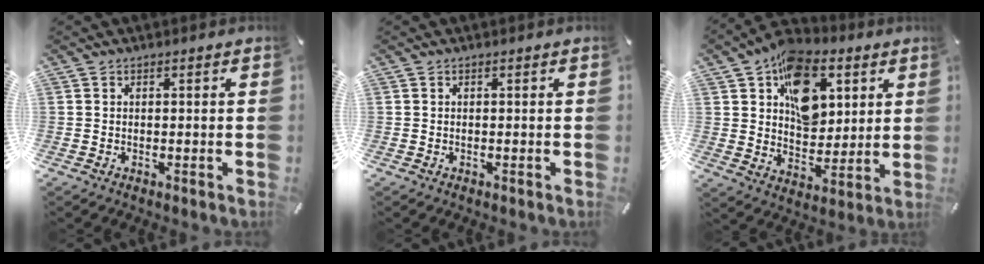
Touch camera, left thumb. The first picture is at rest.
{"total": 0.0}
{"total": 16.4, "force": [6.7, 11.7, 9.4], "torque": [-0.143, -0.024, 0.124]}